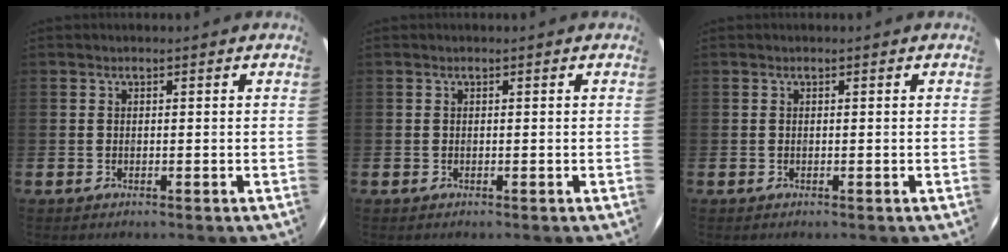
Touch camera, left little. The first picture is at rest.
{"total": 0.0}
{"total": 0.0}